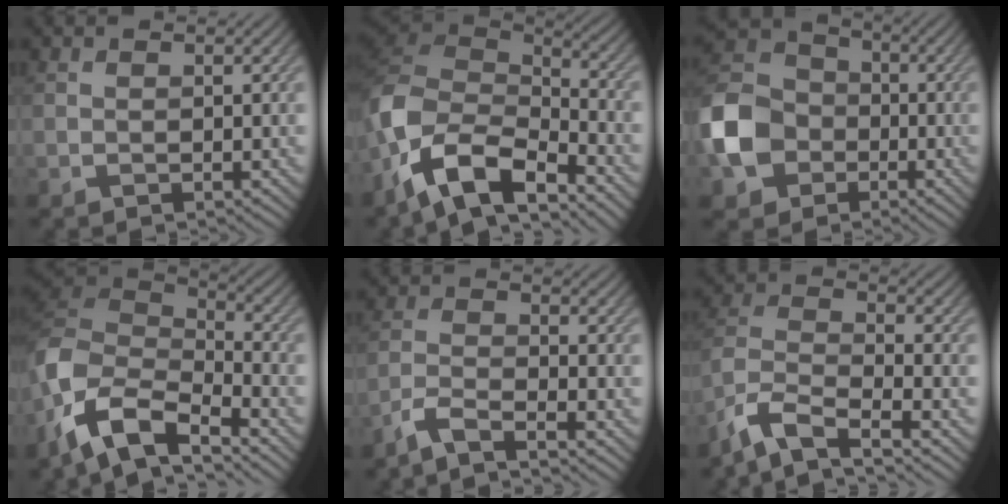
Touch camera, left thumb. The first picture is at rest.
{"total": 12.5, "force": [-7.2, 6.0, 8.2], "torque": [-0.193, -0.019, -0.136]}
{"total": 11.1, "force": [-3.3, 8.8, 5.8], "torque": [-0.163, 0.003, -0.095]}
{"total": 10.8, "force": [-6.5, 5.1, 7.0], "torque": [-0.164, -0.016, -0.130]}
{"total": 4.2, "force": [-3.4, 0.5, 2.3], "torque": [-0.051, 0.000, -0.083]}
{"total": 8.2, "force": [-6.5, 1.9, 4.6], "torque": [-0.109, 0.002, -0.141]}